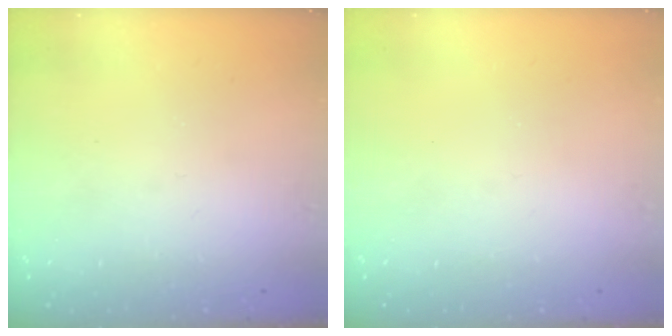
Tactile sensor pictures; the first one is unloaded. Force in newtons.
{"total": 0.0}